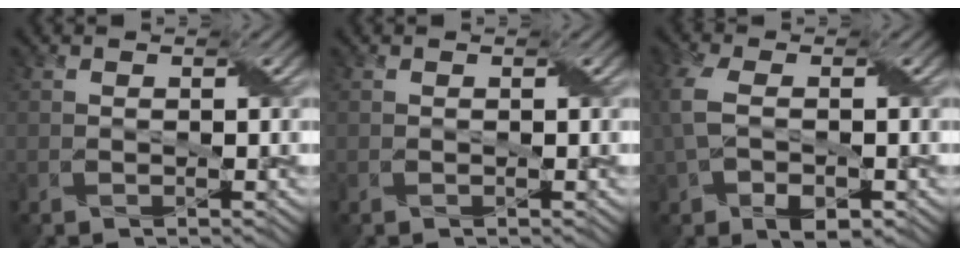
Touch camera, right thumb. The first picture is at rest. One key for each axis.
{"total": 0.0}
{"total": 6.9, "fx": -0.7, "fy": 4.3, "fz": 5.4, "tx": -0.133, "ty": -0.008, "tz": -0.008}